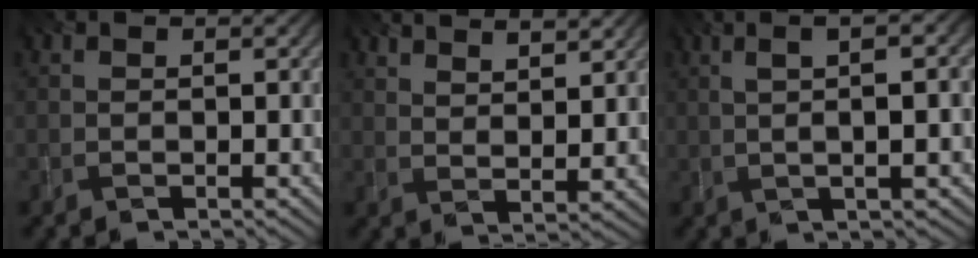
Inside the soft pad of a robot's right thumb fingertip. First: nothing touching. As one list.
[{"total": 6.2, "force": [4.8, 1.4, 3.6], "torque": [-0.055, -0.014, 0.085]}, {"total": 7.6, "force": [0.9, 0.9, 7.5], "torque": [-0.103, 0.026, 0.005]}]